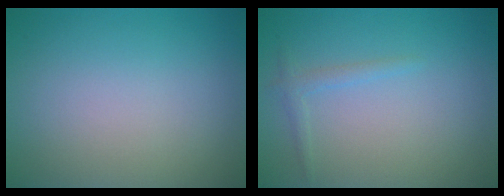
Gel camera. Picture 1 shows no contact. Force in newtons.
{"total": 1.1, "press": 1.1, "slide": 0.0}